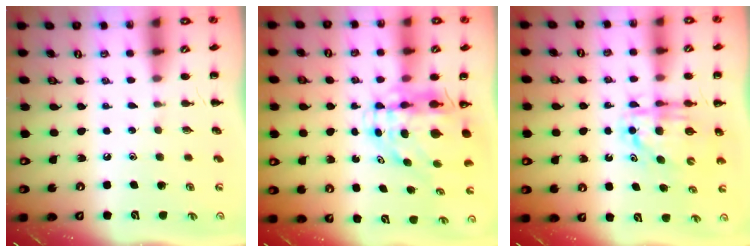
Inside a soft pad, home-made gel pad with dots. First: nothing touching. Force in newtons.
{"total": 7.6, "press": 7.3, "slide": 2.0}
{"total": 6.9, "press": 6.8, "slide": 1.4}